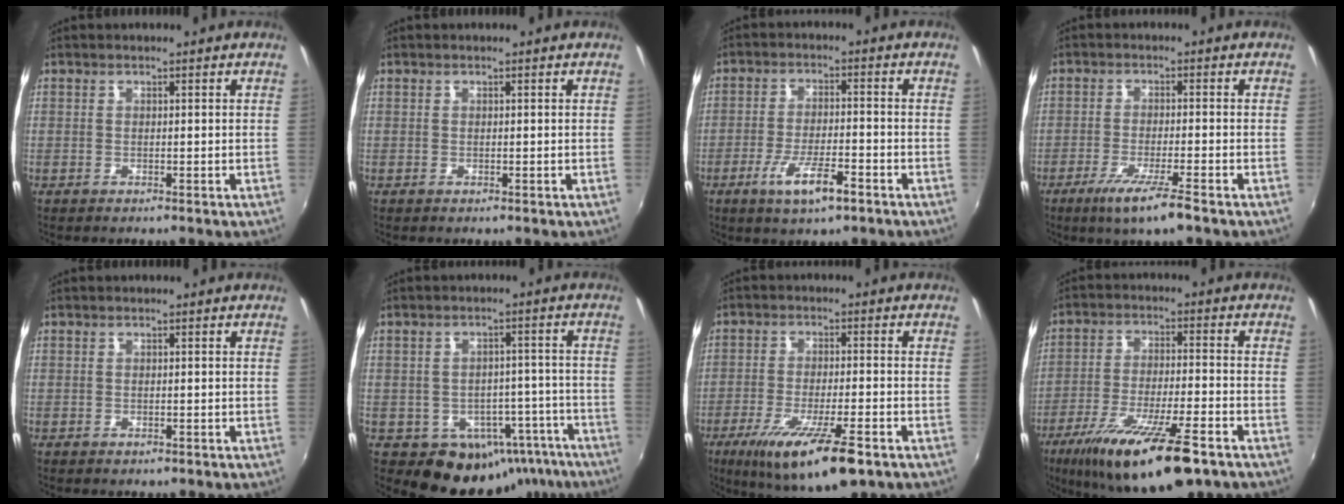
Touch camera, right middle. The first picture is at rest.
{"total": 0.0}
{"total": 8.2, "force": [-4.6, 1.8, 6.6], "torque": [-0.135, -0.014, -0.077]}
{"total": 7.4, "force": [-4.8, 0.1, 5.7], "torque": [-0.122, -0.022, -0.085]}
{"total": 0.5, "force": [-0.3, 0.5, 0.1], "torque": [-0.001, -0.004, -0.005]}
{"total": 13.4, "force": [-8.4, 9.7, 3.9], "torque": [-0.059, 0.036, -0.071]}
{"total": 14.6, "force": [-8.4, 3.1, 11.5], "torque": [-0.215, -0.041, -0.137]}
{"total": 18.8, "force": [-11.9, 4.2, 14.0], "torque": [-0.254, -0.044, -0.196]}